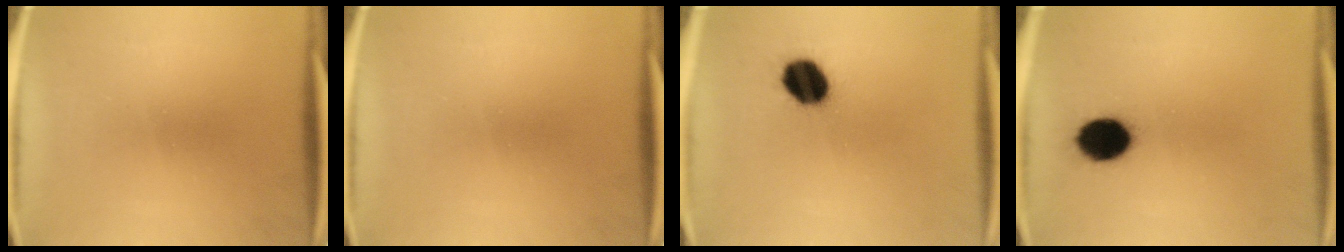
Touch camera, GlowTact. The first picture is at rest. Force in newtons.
{"total": 0.0}
{"total": 9.8}
{"total": 9.4}